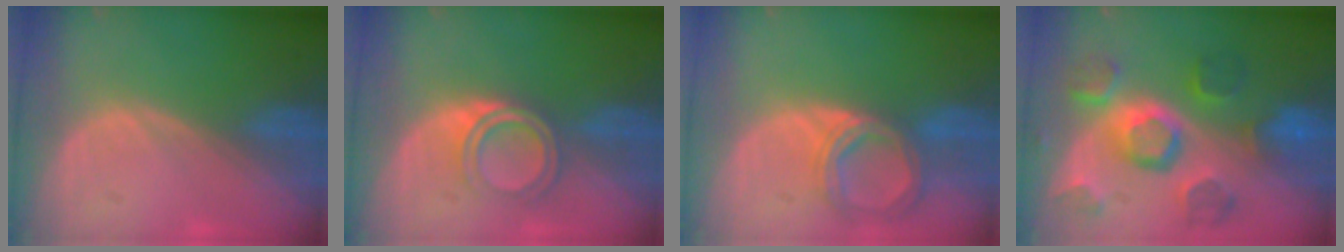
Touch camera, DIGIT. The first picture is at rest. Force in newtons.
{"total": 4.8, "press": 4.7, "slide": 1.1}
{"total": 6.7, "press": 6.1, "slide": 2.7}
{"total": 11.3, "press": 10.0, "slide": 5.3}